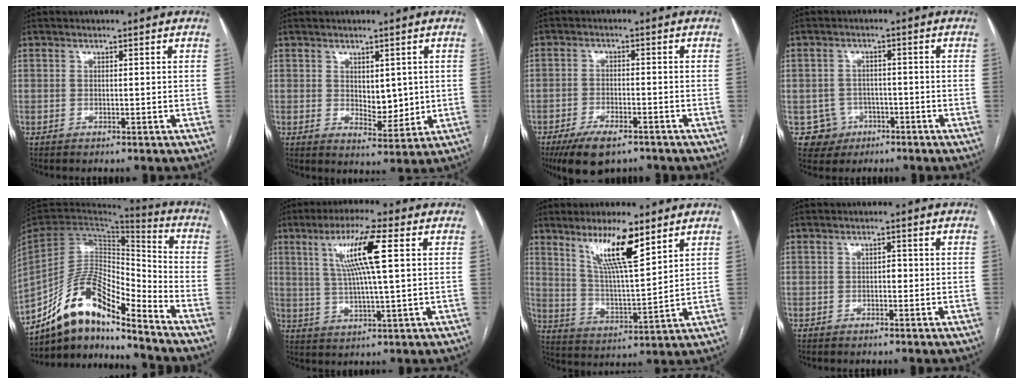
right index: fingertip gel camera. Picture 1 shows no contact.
{"total": 5.1, "force": [0.6, 2.7, 4.2], "torque": [-0.061, -0.006, 0.019]}
{"total": 7.9, "force": [-5.7, 2.8, 4.6], "torque": [-0.083, -0.010, -0.095]}
{"total": 4.8, "force": [-1.9, 4.4, -0.2], "torque": [0.011, 0.015, -0.024]}
{"total": 14.3, "force": [-11.2, 3.7, 8.1], "torque": [-0.154, 0.040, -0.204]}
{"total": 10.2, "force": [3.2, 0.0, 9.7], "torque": [-0.180, 0.010, 0.058]}
{"total": 11.0, "force": [7.0, 1.3, 8.4], "torque": [-0.153, -0.005, 0.130]}
{"total": 1.3, "force": [-0.4, 0.8, 1.0], "torque": [-0.011, 0.005, -0.008]}